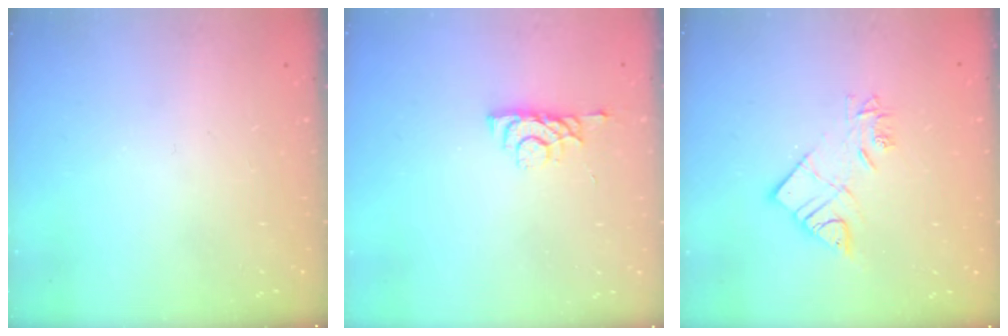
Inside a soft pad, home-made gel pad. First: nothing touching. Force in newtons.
{"total": 3.7, "press": 3.7, "slide": 0.6}
{"total": 9.9, "press": 9.9, "slide": 0.8}